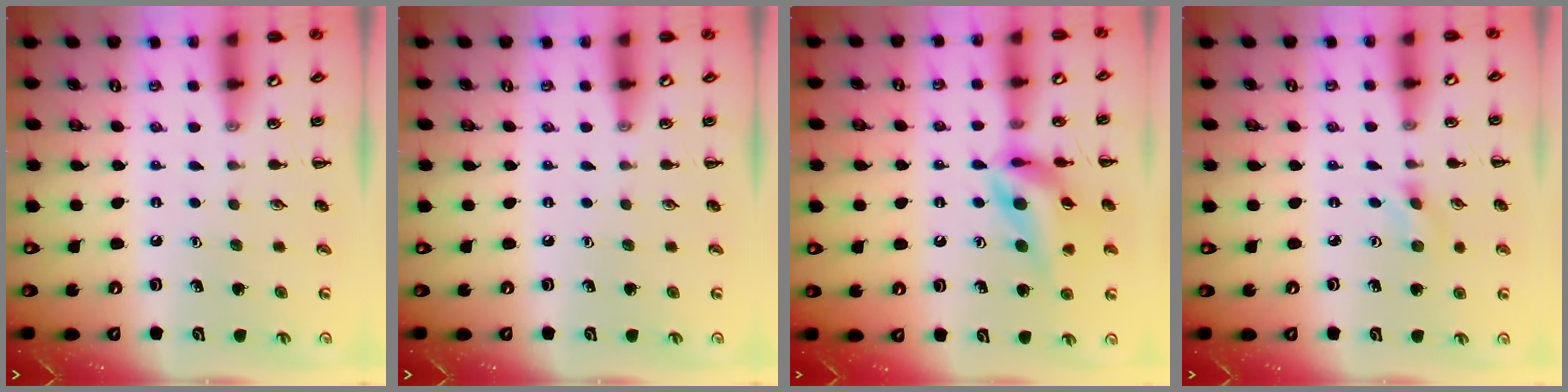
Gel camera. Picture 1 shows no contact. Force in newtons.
{"total": 0.0}
{"total": 13.4, "press": 13.0, "slide": 3.0}
{"total": 1.1, "press": 1.0, "slide": 0.5}